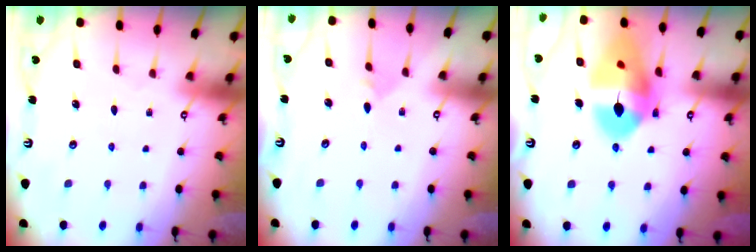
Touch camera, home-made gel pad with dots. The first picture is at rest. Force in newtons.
{"total": 1.9, "press": 1.9, "slide": 0.3}
{"total": 16.8, "press": 16.7, "slide": 1.6}